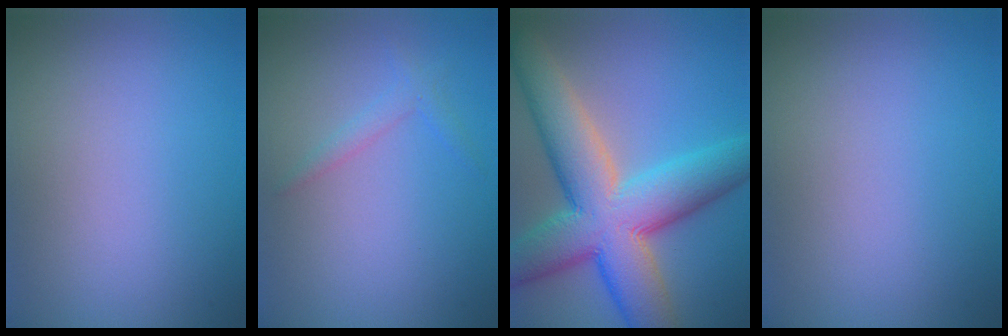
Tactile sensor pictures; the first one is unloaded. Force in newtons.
{"total": 1.2, "press": 1.2, "slide": 0.1}
{"total": 12.0, "press": 12.0, "slide": 0.8}
{"total": 0.0}